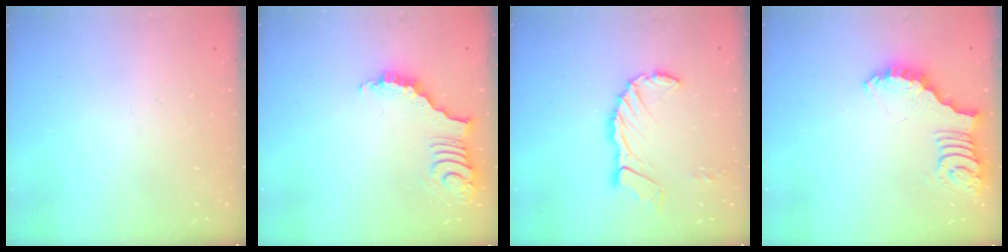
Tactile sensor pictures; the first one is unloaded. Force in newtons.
{"total": 3.8, "press": 3.8, "slide": 0.7}
{"total": 10.7, "press": 10.6, "slide": 1.3}
{"total": 2.7, "press": 2.7, "slide": 0.5}